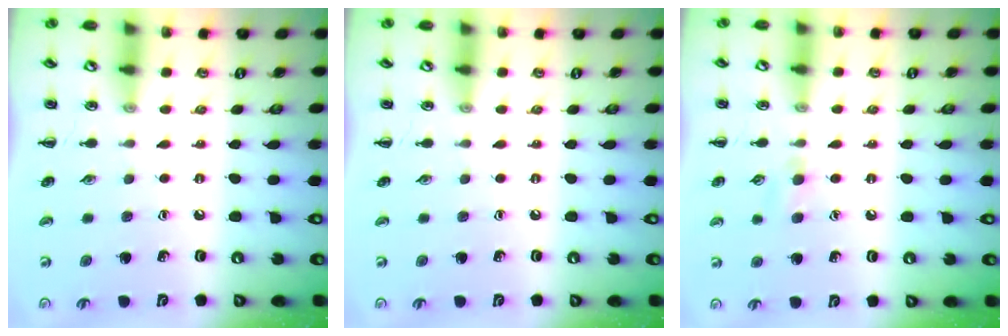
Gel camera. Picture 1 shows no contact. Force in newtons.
{"total": 0.0}
{"total": 5.3, "press": 5.0, "slide": 1.9}